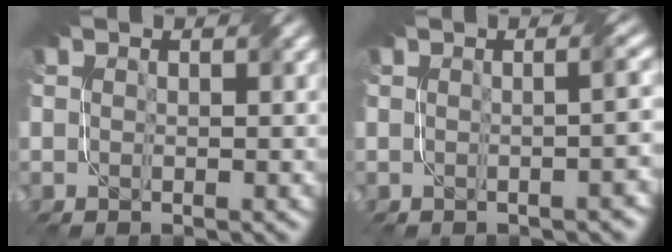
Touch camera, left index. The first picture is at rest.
{"total": 3.1, "force": [-0.3, 1.2, 2.8], "torque": [-0.007, 0.009, -0.004]}